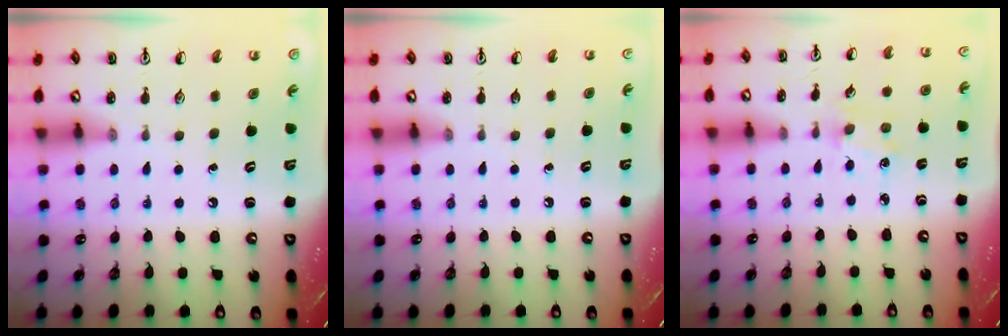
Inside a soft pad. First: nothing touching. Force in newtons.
{"total": 0.0}
{"total": 1.2, "press": 1.2, "slide": 0.3}